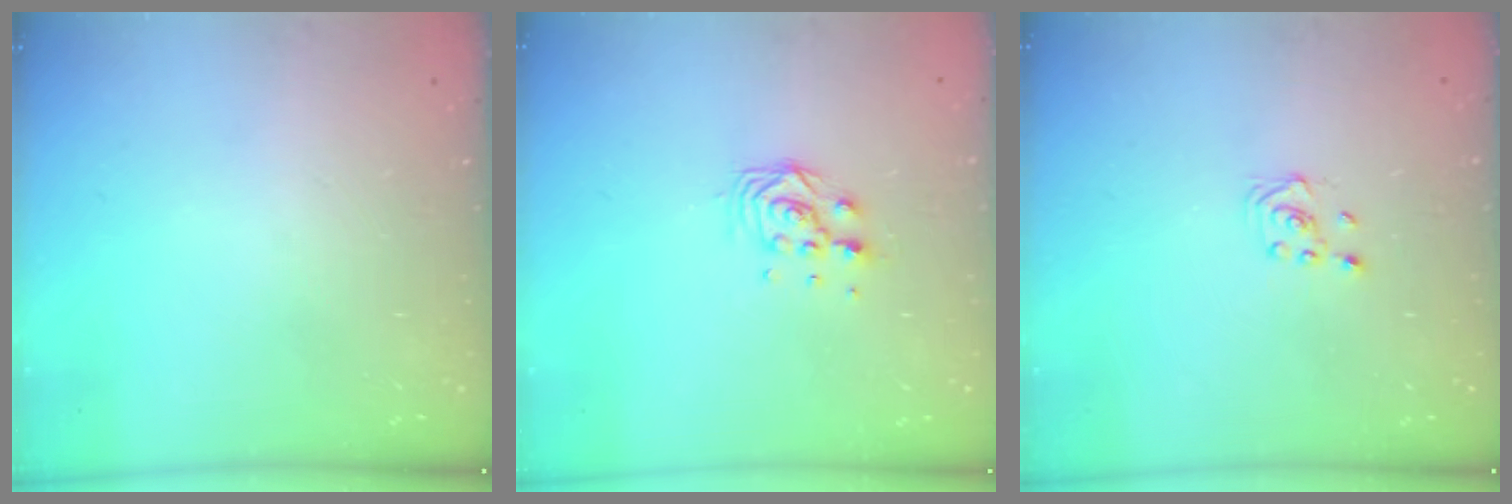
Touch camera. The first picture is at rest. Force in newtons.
{"total": 6.6, "press": 6.6, "slide": 0.5}
{"total": 1.9, "press": 1.8, "slide": 0.6}